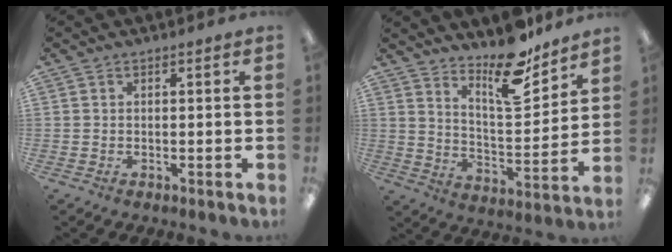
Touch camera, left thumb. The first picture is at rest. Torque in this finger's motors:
{"motor_torque": [0.27, 0.22, -0.29, -0.37, 0.07]}